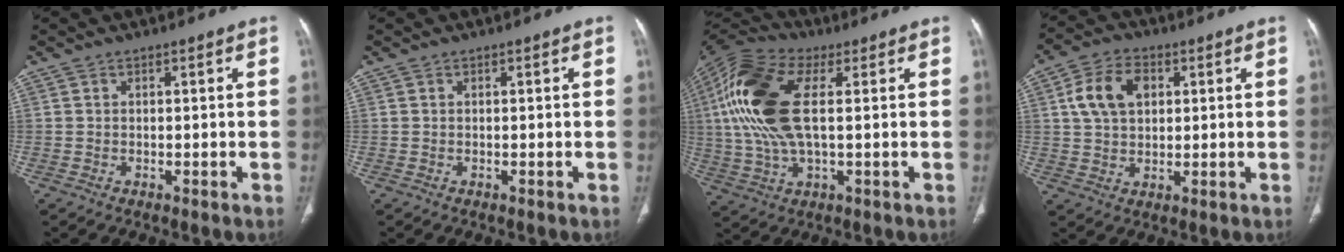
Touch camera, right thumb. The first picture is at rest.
{"total": 0.0}
{"total": 18.8, "force": [3.4, 8.9, 16.2], "torque": [-0.356, 0.013, 0.057]}
{"total": 9.5, "force": [2.6, 6.4, 6.5], "torque": [-0.112, 0.007, 0.045]}